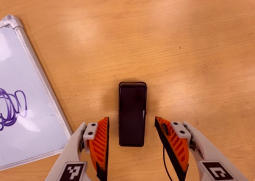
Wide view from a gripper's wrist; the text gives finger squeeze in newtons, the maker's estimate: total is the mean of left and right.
{"total": 0.0}